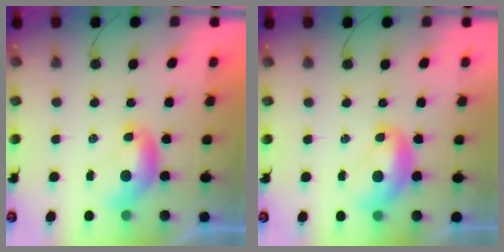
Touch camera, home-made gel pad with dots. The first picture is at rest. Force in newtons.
{"total": 3.1, "press": 2.9, "slide": 0.8}